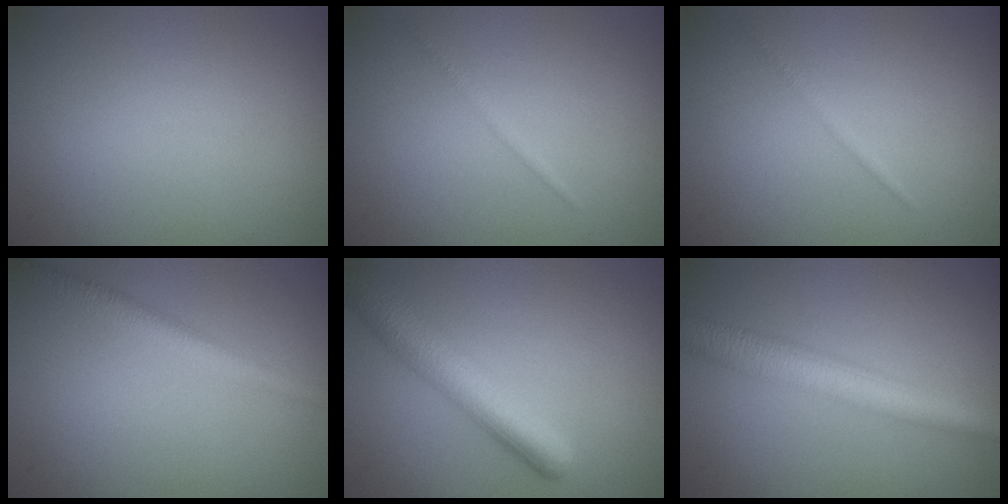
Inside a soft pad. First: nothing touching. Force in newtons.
{"total": 0.7, "press": 0.7, "slide": 0.1}
{"total": 0.7, "press": 0.7, "slide": 0.1}
{"total": 2.5, "press": 2.5, "slide": 0.0}
{"total": 5.0, "press": 5.0, "slide": 0.3}
{"total": 4.7, "press": 4.7, "slide": 0.1}